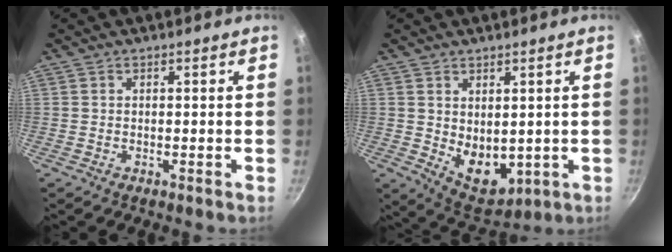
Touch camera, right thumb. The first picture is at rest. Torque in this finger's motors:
{"motor_torque": [-0.30, 0.58, 0.38, 0.77, 0.00]}